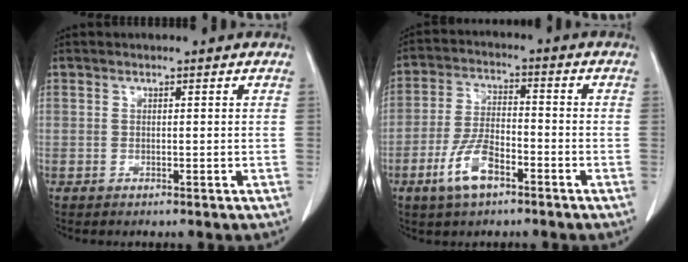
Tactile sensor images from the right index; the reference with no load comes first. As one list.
[{"total": 8.0, "force": [-4.3, 2.9, 6.0], "torque": [-0.136, -0.003, -0.081]}]